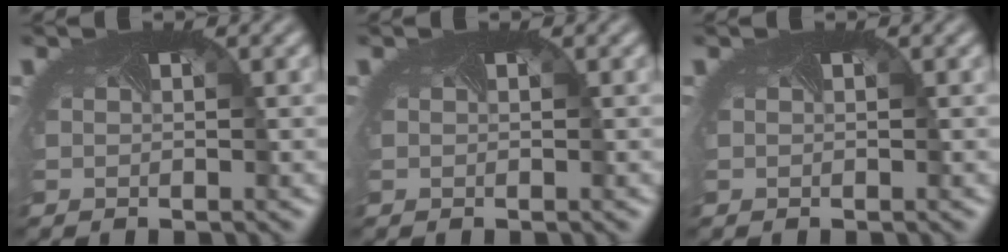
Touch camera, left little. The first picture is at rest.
{"total": 0.0}
{"total": 0.0}